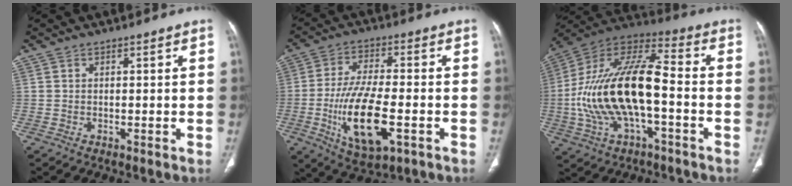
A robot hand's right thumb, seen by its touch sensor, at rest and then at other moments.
{"total": 15.3, "force": [-4.3, 5.9, 13.4], "torque": [-0.253, 0.004, -0.068]}
{"total": 21.9, "force": [-3.3, 9.4, 19.5], "torque": [-0.384, 0.043, -0.058]}